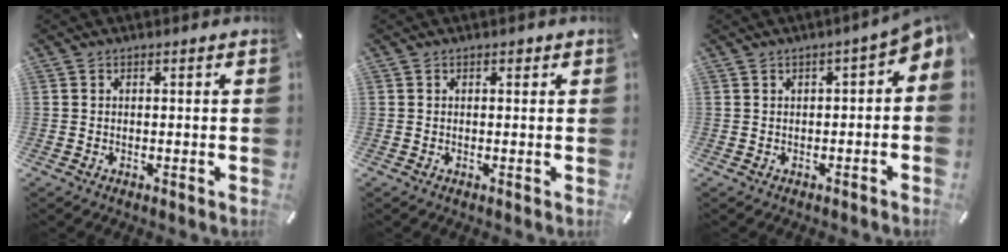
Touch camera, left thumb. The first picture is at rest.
{"total": 0.6, "force": [0.3, 0.5, 0.3], "torque": [0.002, -0.001, 0.003]}
{"total": 4.3, "force": [0.3, 2.2, 3.7], "torque": [-0.053, 0.001, 0.002]}